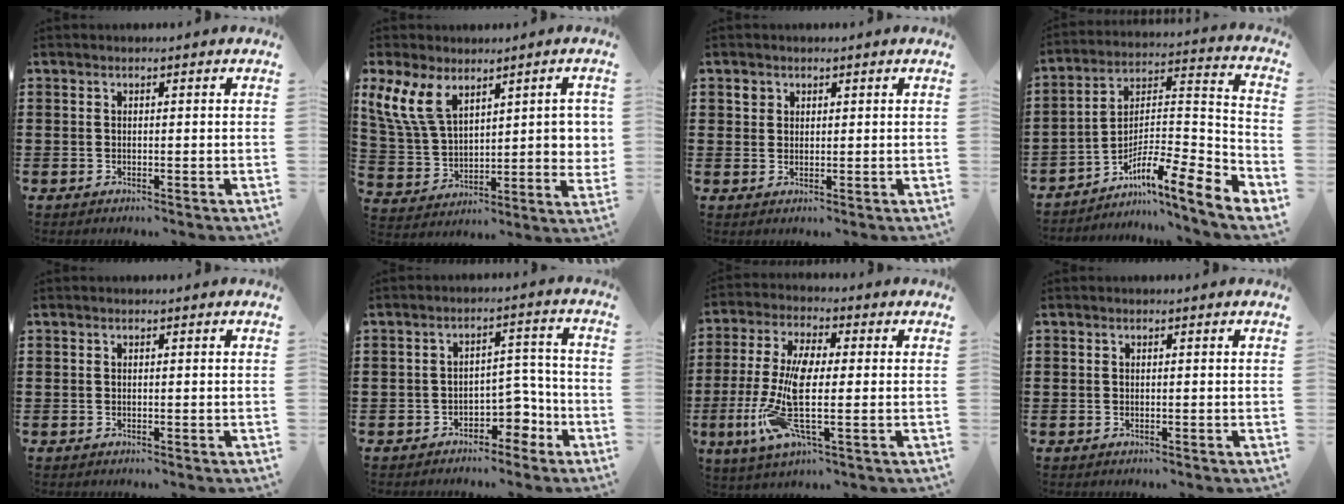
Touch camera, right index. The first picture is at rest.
{"total": 11.5, "force": [5.6, 6.3, 7.9], "torque": [-0.189, -0.003, 0.107]}
{"total": 1.5, "force": [0.9, 1.2, 0.1], "torque": [-0.006, 0.005, 0.017]}
{"total": 9.6, "force": [-7.0, 1.1, 6.5], "torque": [-0.106, -0.005, -0.138]}
{"total": 0.0}
{"total": 5.0, "force": [-2.8, 3.2, 2.5], "torque": [-0.046, 0.016, -0.054]}
{"total": 11.8, "force": [-1.3, 3.3, 11.2], "torque": [-0.247, -0.019, -0.027]}
{"total": 0.0}